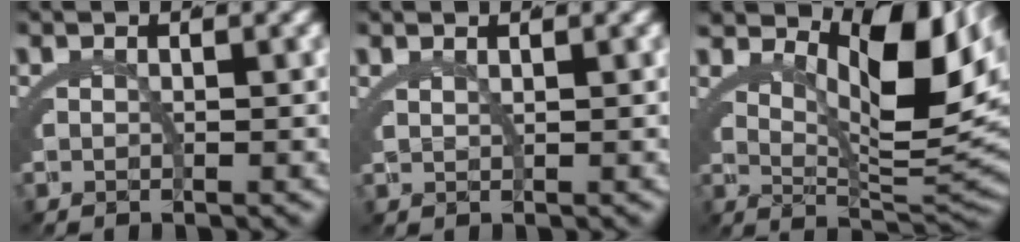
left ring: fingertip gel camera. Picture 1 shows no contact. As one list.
[{"total": 1.4, "force": [1.2, -0.6, 0.2], "torque": [-0.001, -0.003, 0.030]}, {"total": 10.1, "force": [5.0, 2.4, 8.4], "torque": [-0.113, 0.009, 0.080]}]